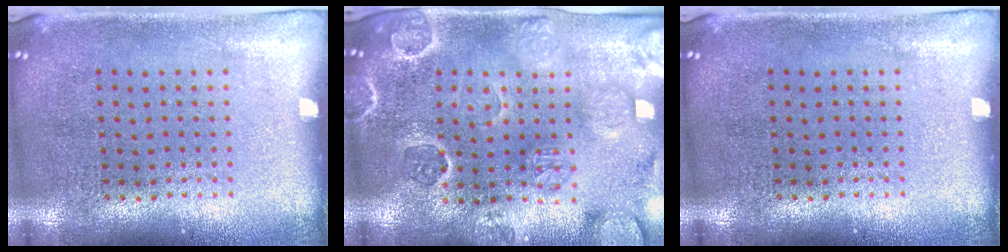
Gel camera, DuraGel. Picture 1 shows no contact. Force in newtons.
{"total": 3.2, "press": 3.0, "slide": 1.1}
{"total": 0.0}